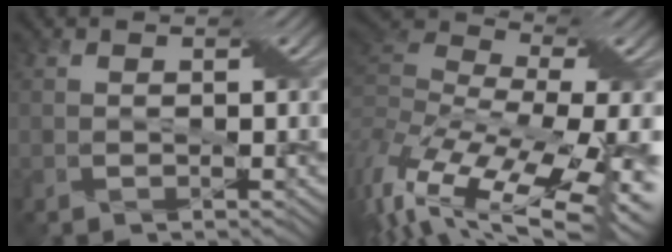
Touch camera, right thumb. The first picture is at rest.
{"total": 17.5, "force": [-5.2, 7.3, 15.0], "torque": [-0.310, -0.014, -0.057]}